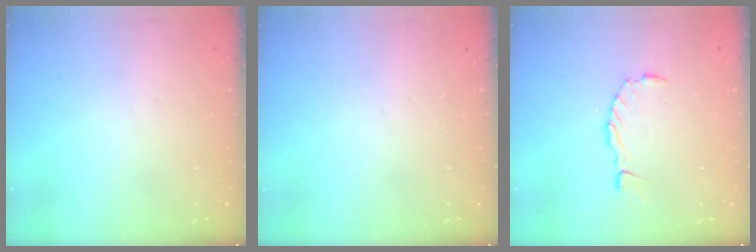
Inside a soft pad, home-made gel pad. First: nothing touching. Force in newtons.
{"total": 0.0}
{"total": 1.2, "press": 1.2, "slide": 0.3}